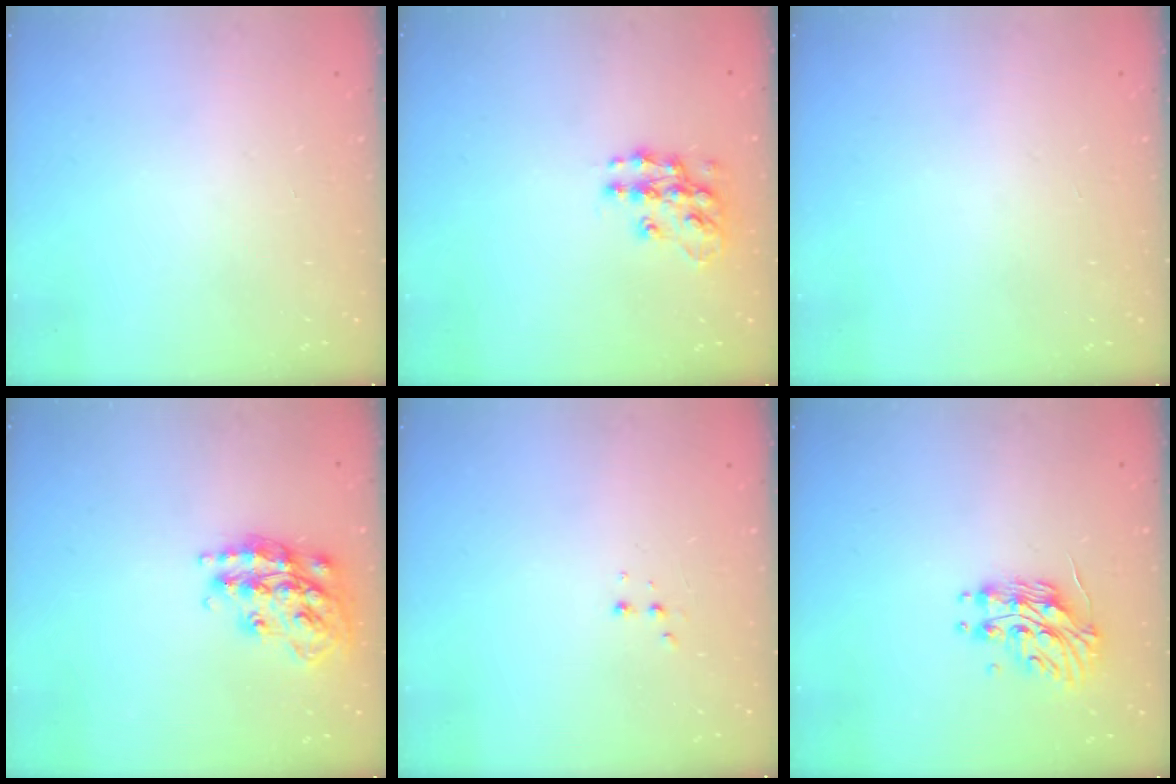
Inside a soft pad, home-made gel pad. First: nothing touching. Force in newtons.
{"total": 11.8, "press": 11.7, "slide": 0.6}
{"total": 0.0}
{"total": 18.0, "press": 17.9, "slide": 1.1}
{"total": 2.5, "press": 2.4, "slide": 0.8}
{"total": 11.8, "press": 11.8, "slide": 0.6}